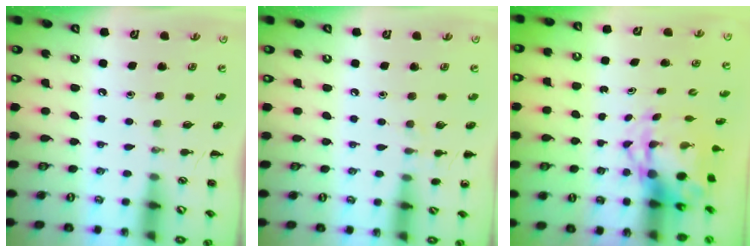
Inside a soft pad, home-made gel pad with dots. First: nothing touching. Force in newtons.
{"total": 4.5, "press": 4.3, "slide": 1.5}
{"total": 4.2, "press": 4.1, "slide": 0.9}